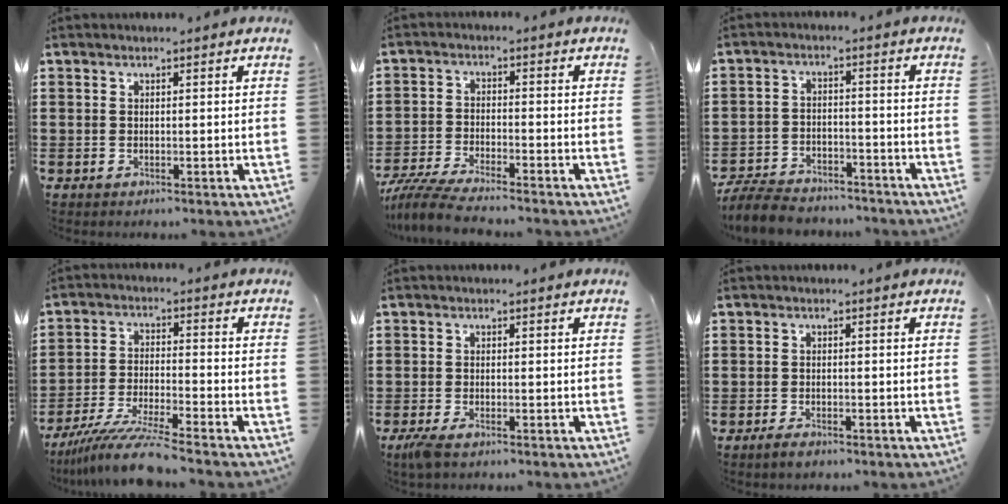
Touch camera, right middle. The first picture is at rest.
{"total": 5.3, "force": [-4.9, 0.2, 1.9], "torque": [-0.052, -0.013, -0.099]}
{"total": 6.6, "force": [-6.3, 1.3, 1.5], "torque": [-0.035, 0.011, -0.125]}
{"total": 8.1, "force": [-7.0, -0.2, 4.1], "torque": [-0.093, -0.015, -0.137]}
{"total": 1.6, "force": [-1.0, 0.3, 1.2], "torque": [-0.029, -0.005, -0.021]}
{"total": 1.3, "force": [-1.0, 0.3, 0.8], "torque": [-0.017, -0.004, -0.018]}